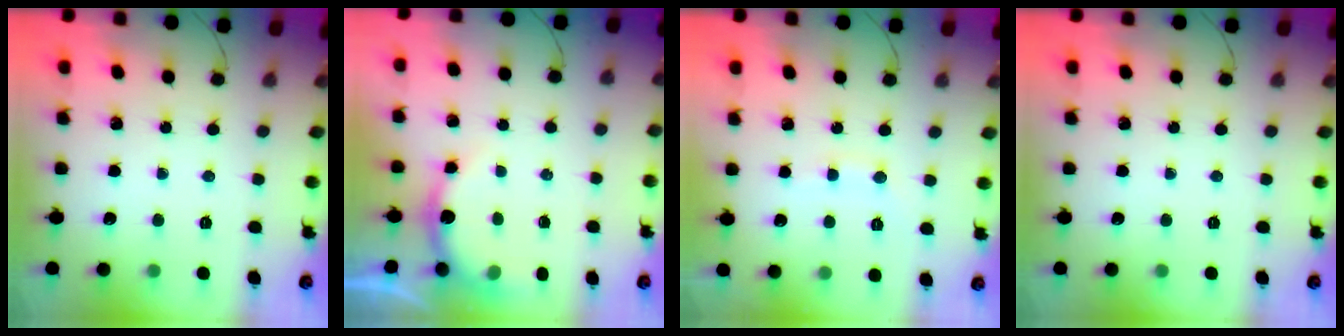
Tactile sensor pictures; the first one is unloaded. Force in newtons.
{"total": 5.3, "press": 5.3, "slide": 0.1}
{"total": 6.4, "press": 6.2, "slide": 1.4}
{"total": 0.0}